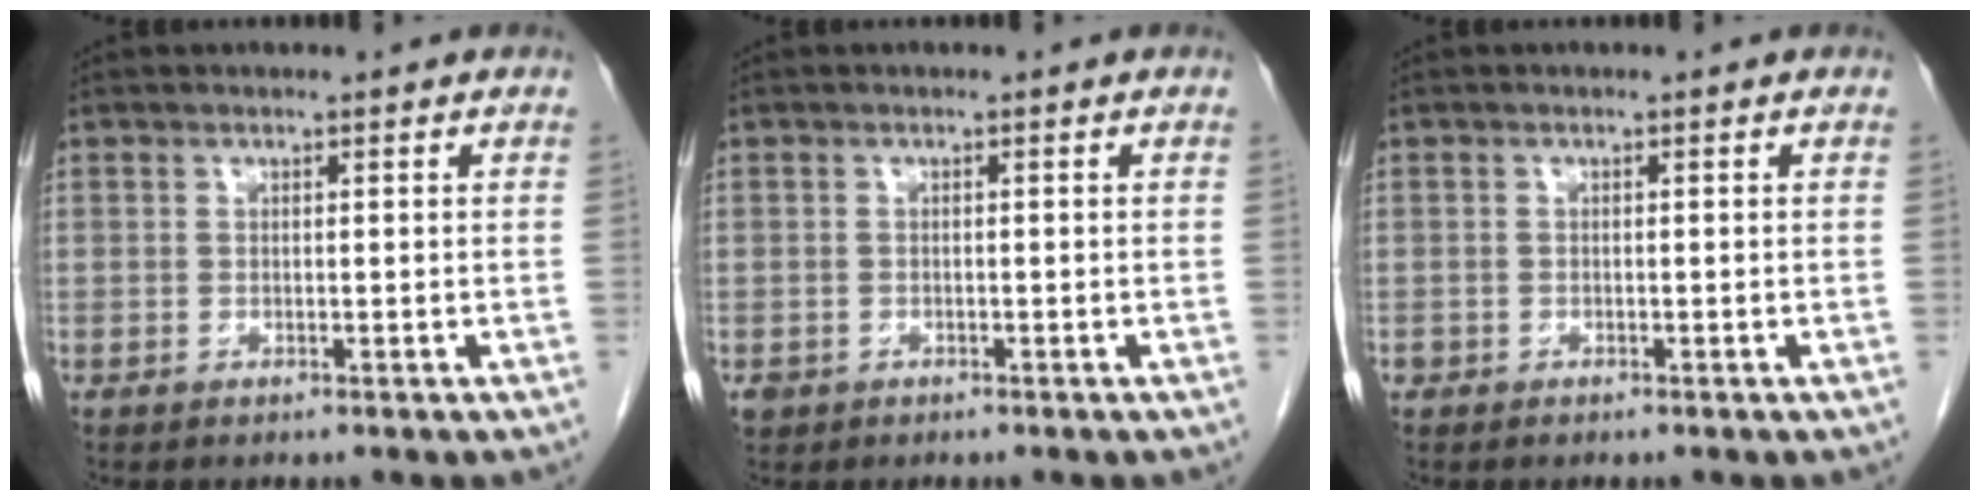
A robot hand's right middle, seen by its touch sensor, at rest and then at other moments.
{"total": 1.5, "force": [-0.7, 1.2, 0.3], "torque": [-0.008, 0.004, -0.008]}
{"total": 0.7, "force": [-0.4, 0.6, 0.1], "torque": [-0.005, 0.003, -0.007]}